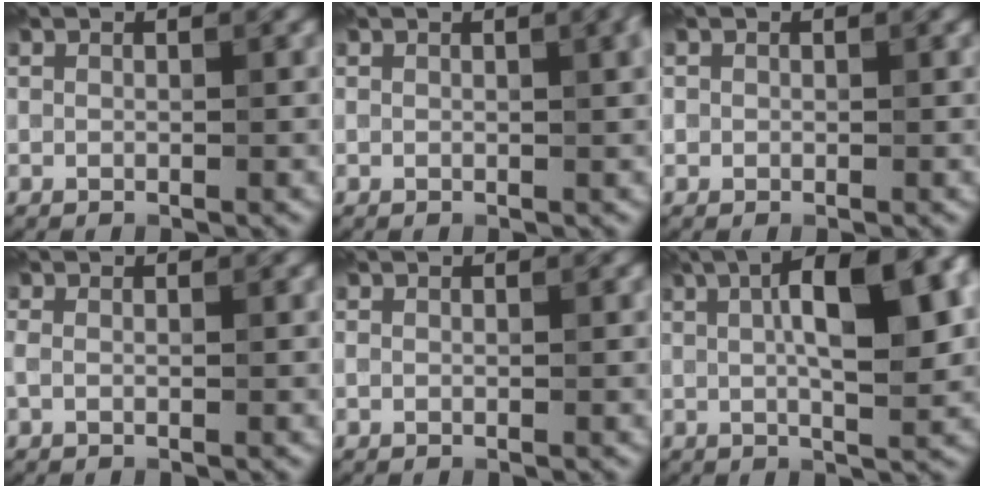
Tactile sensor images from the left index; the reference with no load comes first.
{"total": 2.7, "force": [0.9, 0.9, 2.4], "torque": [-0.016, 0.009, 0.010]}
{"total": 0.5, "force": [0.1, 0.5, 0.0], "torque": [0.005, -0.001, -0.001]}
{"total": 0.8, "force": [0.0, 0.3, 0.8], "torque": [-0.018, -0.002, -0.003]}
{"total": 0.0}
{"total": 10.4, "force": [2.4, 3.2, 9.5], "torque": [-0.134, 0.011, 0.034]}